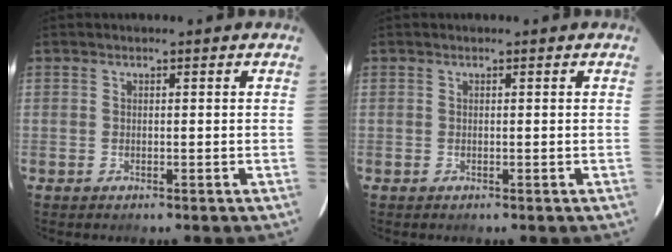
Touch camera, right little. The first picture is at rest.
{"total": 0.0}